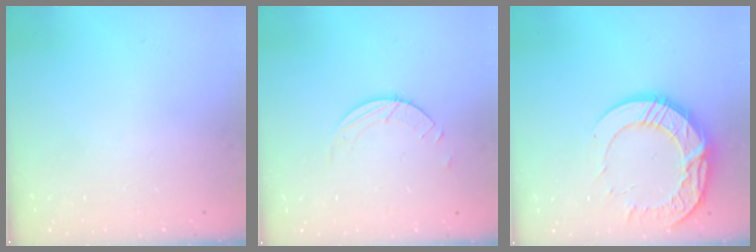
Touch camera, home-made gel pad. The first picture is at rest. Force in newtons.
{"total": 1.5, "press": 1.5, "slide": 0.1}
{"total": 15.6, "press": 15.5, "slide": 1.2}